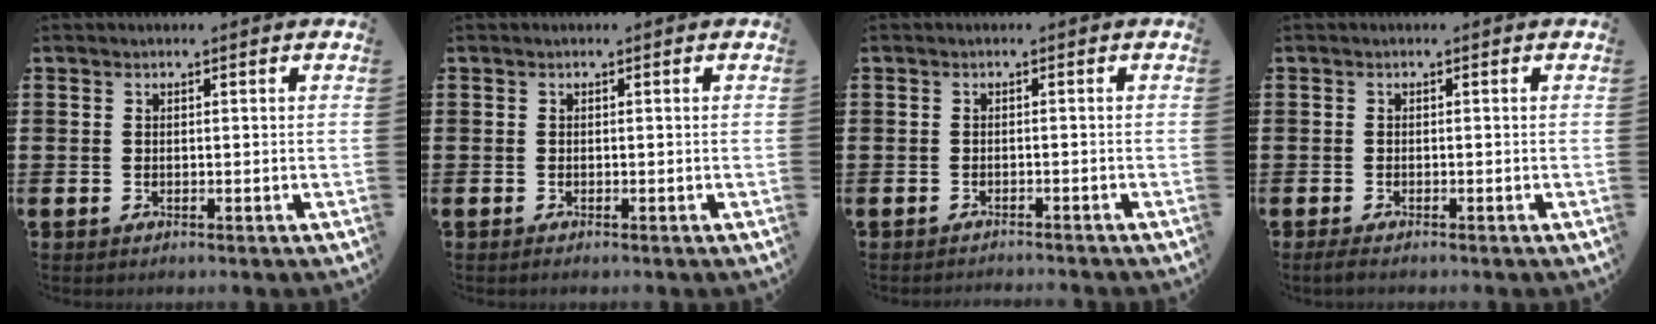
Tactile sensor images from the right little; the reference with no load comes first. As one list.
[{"total": 0.0}, {"total": 0.9, "force": [-0.9, -0.1, 0.0], "torque": [0.000, -0.001, -0.018]}, {"total": 1.0, "force": [-0.6, 0.1, 0.7], "torque": [-0.014, -0.002, -0.012]}]